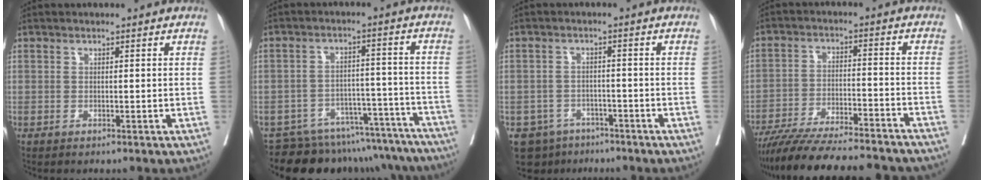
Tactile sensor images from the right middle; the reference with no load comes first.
{"total": 20.7, "force": [-19.0, 6.8, 4.6], "torque": [-0.033, 0.027, -0.238]}
{"total": 5.5, "force": [-3.9, 3.9, 0.5], "torque": [-0.002, 0.008, -0.056]}
{"total": 22.2, "force": [-19.9, 2.6, 9.6], "torque": [-0.141, -0.021, -0.289]}